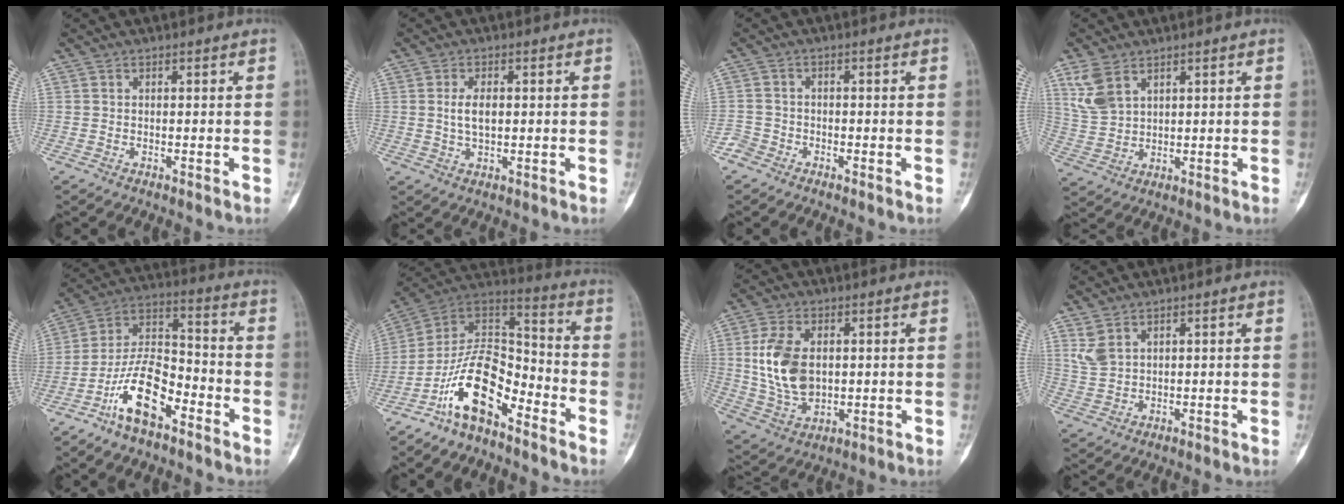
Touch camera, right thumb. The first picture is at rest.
{"total": 4.3, "force": [0.4, 2.2, 3.7], "torque": [-0.065, -0.002, 0.009]}
{"total": 2.4, "force": [-1.9, 1.5, -0.1], "torque": [0.010, 0.007, -0.044]}
{"total": 6.2, "force": [3.4, 3.7, 3.6], "torque": [-0.071, -0.007, 0.084]}
{"total": 13.4, "force": [-7.6, 5.9, 9.4], "torque": [-0.170, 0.065, -0.145]}
{"total": 15.3, "force": [-9.1, 7.0, 10.1], "torque": [-0.165, 0.093, -0.176]}
{"total": 12.1, "force": [1.1, 7.6, 9.4], "torque": [-0.178, -0.007, 0.031]}
{"total": 3.5, "force": [1.9, 2.1, 2.1], "torque": [-0.042, -0.004, 0.051]}